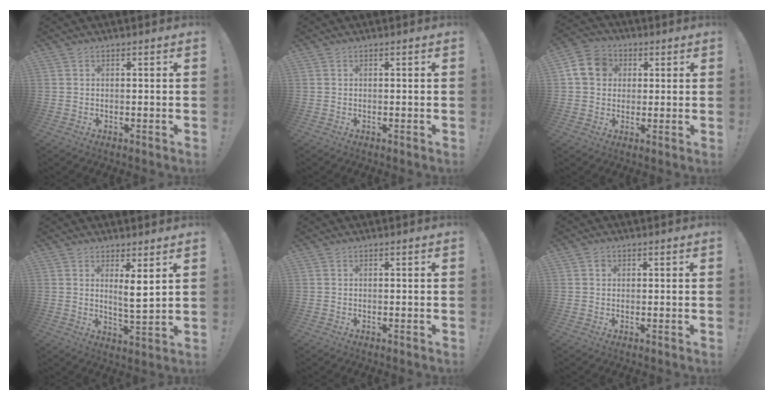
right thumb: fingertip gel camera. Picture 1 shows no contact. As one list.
[{"total": 0.0}, {"total": 10.0, "force": [2.4, 8.4, 4.9], "torque": [-0.076, 0.008, 0.054]}, {"total": 5.6, "force": [2.9, 0.6, 4.8], "torque": [-0.071, -0.024, 0.046]}, {"total": 0.0}, {"total": 1.2, "force": [0.4, 1.1, 0.3], "torque": [0.002, -0.001, 0.006]}]